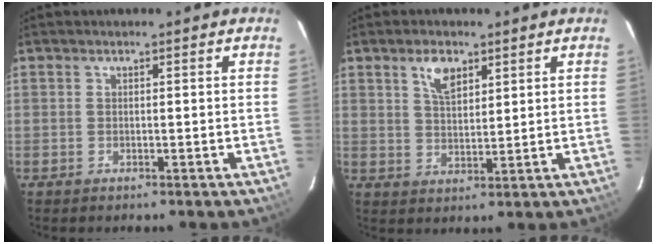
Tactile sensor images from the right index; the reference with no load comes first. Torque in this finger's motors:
{"motor_torque": [0.08, 0.05, 0.09, 0.05]}